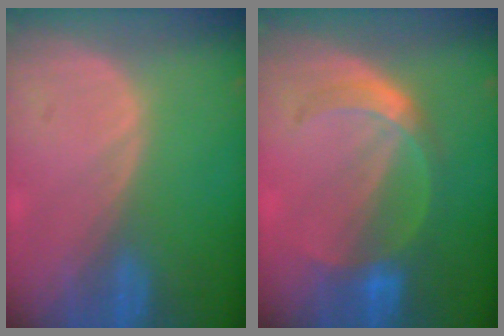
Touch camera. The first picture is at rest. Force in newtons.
{"total": 5.6, "press": 5.3, "slide": 1.9}